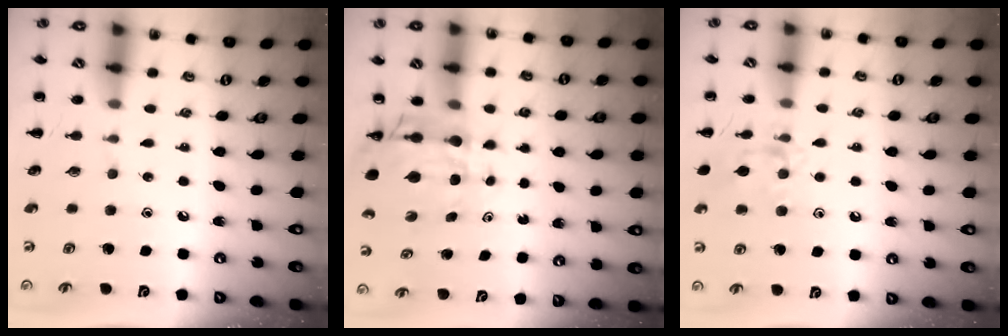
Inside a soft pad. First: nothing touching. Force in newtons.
{"total": 6.9, "press": 6.6, "slide": 2.2}
{"total": 10.9, "press": 10.9, "slide": 0.7}